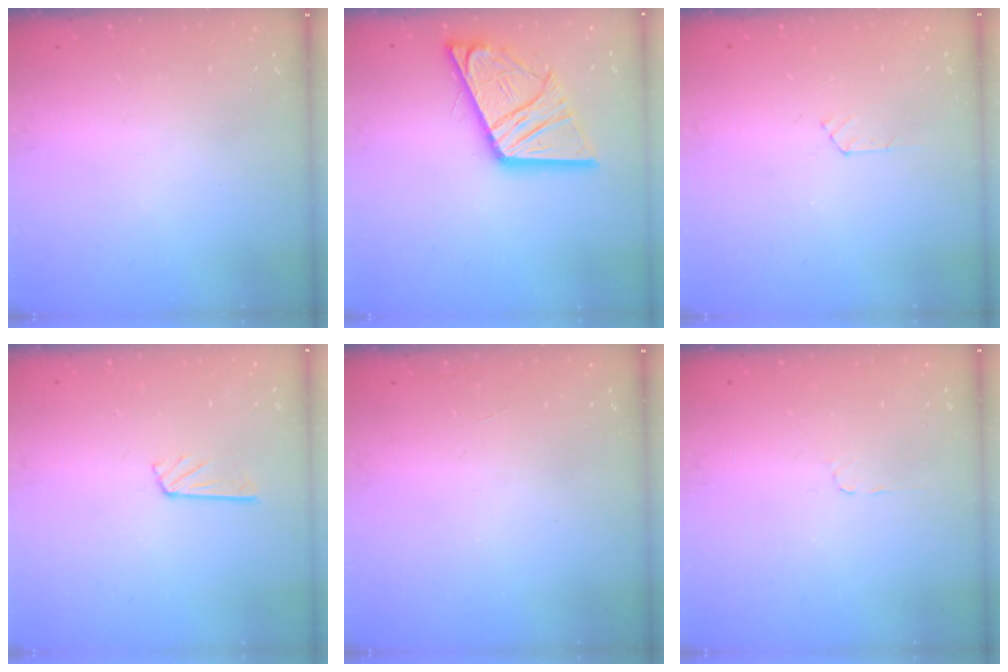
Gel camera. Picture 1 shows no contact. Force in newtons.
{"total": 19.6, "press": 19.5, "slide": 2.2}
{"total": 3.3, "press": 3.2, "slide": 0.3}
{"total": 5.1, "press": 5.0, "slide": 0.5}
{"total": 0.0}
{"total": 2.8, "press": 2.8, "slide": 0.4}